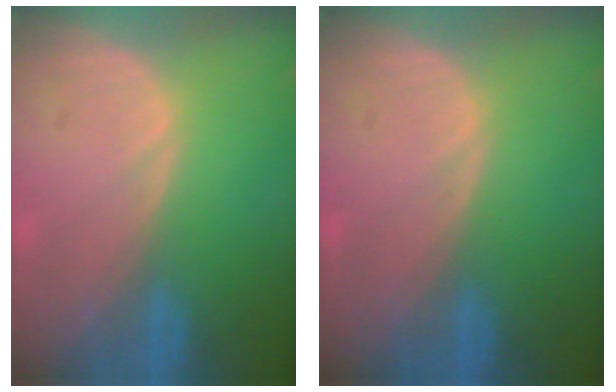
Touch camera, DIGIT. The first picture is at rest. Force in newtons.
{"total": 0.0}